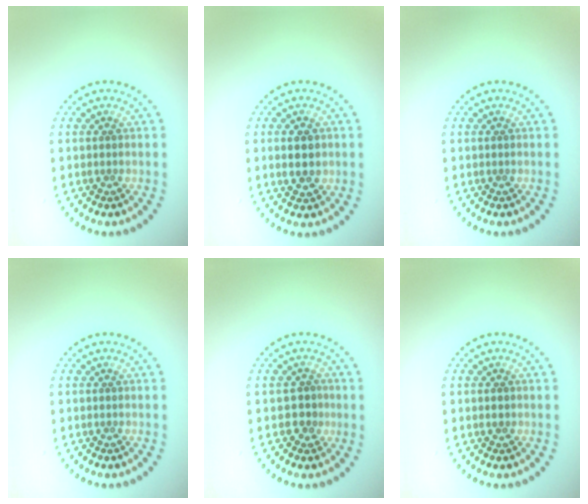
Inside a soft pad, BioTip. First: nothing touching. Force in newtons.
{"total": 2.7, "press": 2.6, "slide": 0.3}
{"total": 0.0}
{"total": 0.0}
{"total": 1.9, "press": 1.7, "slide": 0.7}
{"total": 1.0, "press": 1.0, "slide": 0.0}